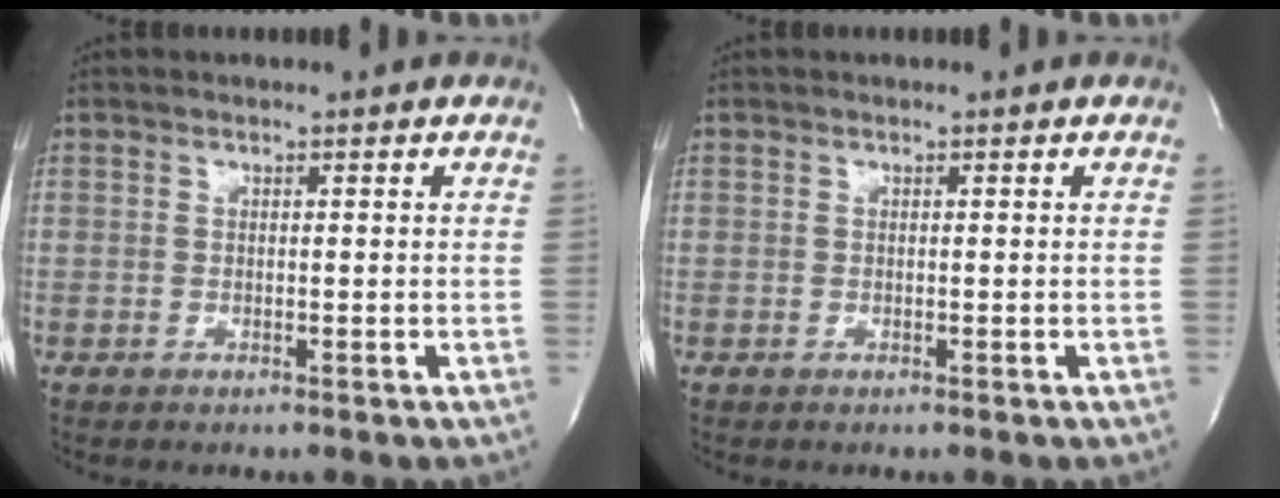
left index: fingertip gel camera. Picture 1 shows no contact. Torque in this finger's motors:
{"motor_torque": [0.00, 0.00, 0.00, 0.00]}